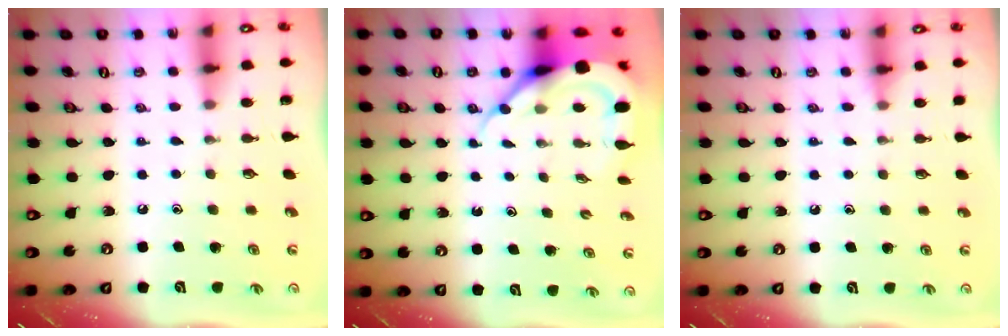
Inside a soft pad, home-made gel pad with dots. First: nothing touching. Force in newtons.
{"total": 8.5, "press": 8.4, "slide": 0.9}
{"total": 4.3, "press": 4.3, "slide": 0.5}